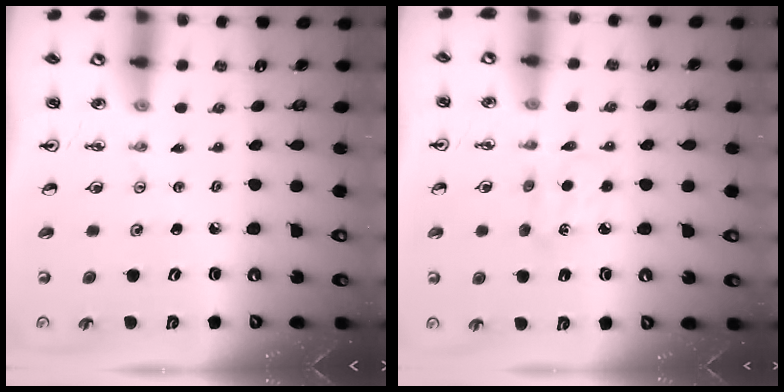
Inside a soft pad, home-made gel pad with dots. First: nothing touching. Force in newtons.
{"total": 6.1, "press": 6.1, "slide": 0.5}